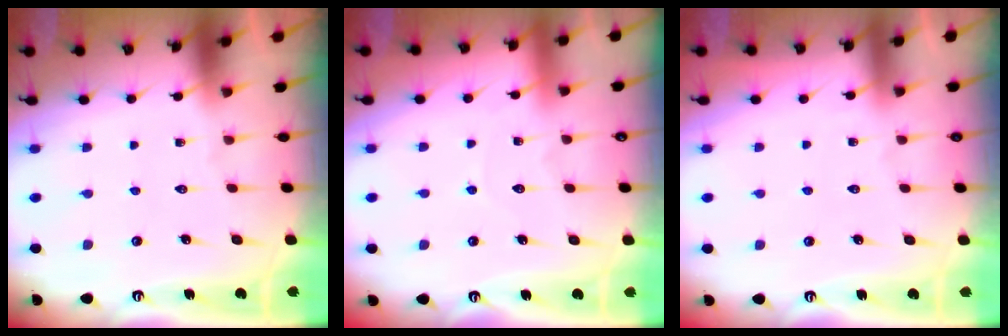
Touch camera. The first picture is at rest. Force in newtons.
{"total": 3.5, "press": 3.5, "slide": 0.3}
{"total": 3.2, "press": 3.2, "slide": 0.4}